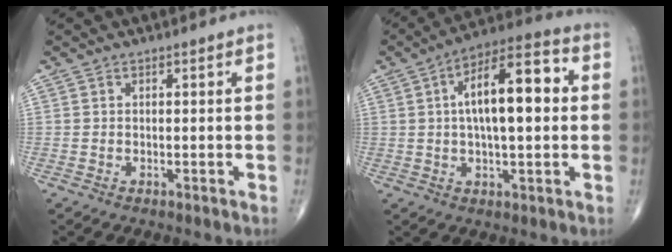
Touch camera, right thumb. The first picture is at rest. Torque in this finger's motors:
{"motor_torque": [1.14, 3.87, 1.28, 0.43, 0.17]}